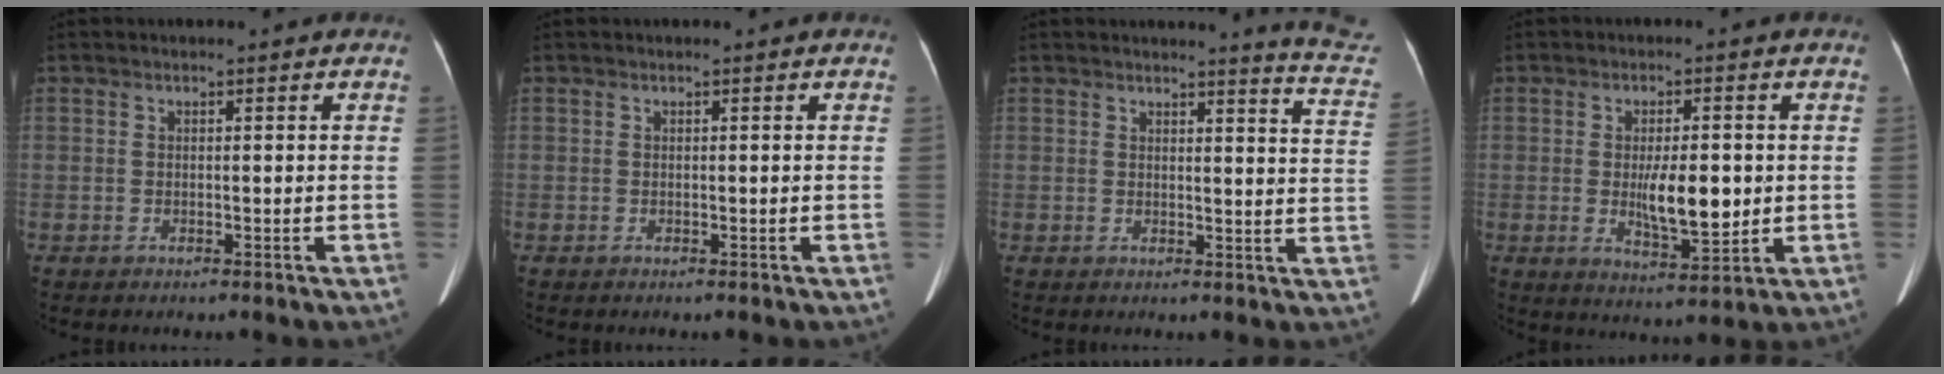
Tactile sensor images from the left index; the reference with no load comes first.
{"total": 0.0}
{"total": 9.1, "force": [9.0, -0.7, 1.3], "torque": [-0.007, -0.088, 0.071]}
{"total": 7.5, "force": [-0.3, 2.3, 7.1], "torque": [-0.121, -0.012, 0.001]}